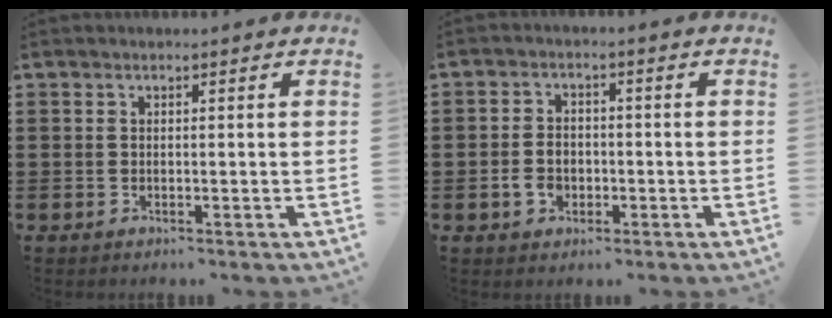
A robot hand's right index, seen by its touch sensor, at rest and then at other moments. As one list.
[{"total": 3.8, "force": [-1.3, 2.8, 2.2], "torque": [-0.054, -0.001, -0.025]}]